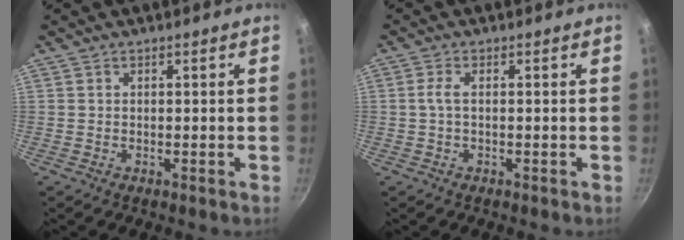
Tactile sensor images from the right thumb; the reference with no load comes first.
{"total": 2.3, "force": [0.0, 0.9, 2.1], "torque": [-0.054, 0.007, -0.002]}